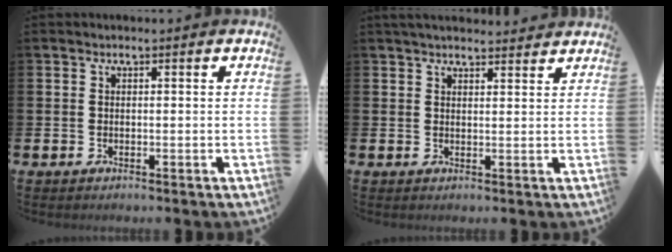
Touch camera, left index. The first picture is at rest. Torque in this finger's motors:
{"motor_torque": [0.99, -1.14, 0.09, 0.04]}